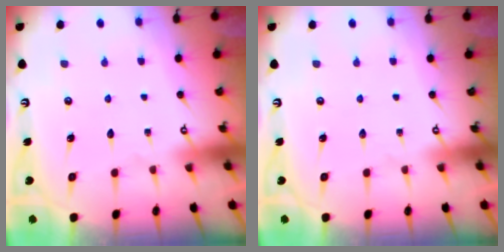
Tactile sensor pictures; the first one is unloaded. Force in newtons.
{"total": 0.0}